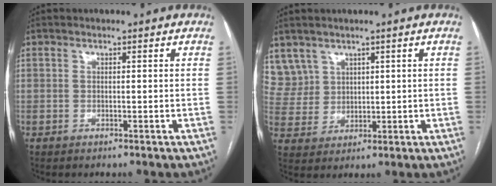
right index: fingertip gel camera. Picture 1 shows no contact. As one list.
[{"total": 7.0, "force": [4.5, 5.4, 0.2], "torque": [-0.012, 0.019, 0.106]}]